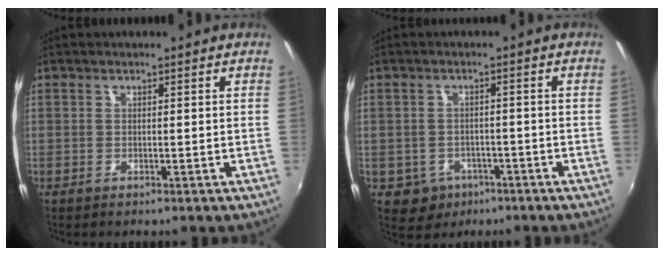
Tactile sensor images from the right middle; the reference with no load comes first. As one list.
[{"total": 5.1, "force": [-2.5, 4.4, 1.1], "torque": [-0.034, 0.002, -0.028]}]